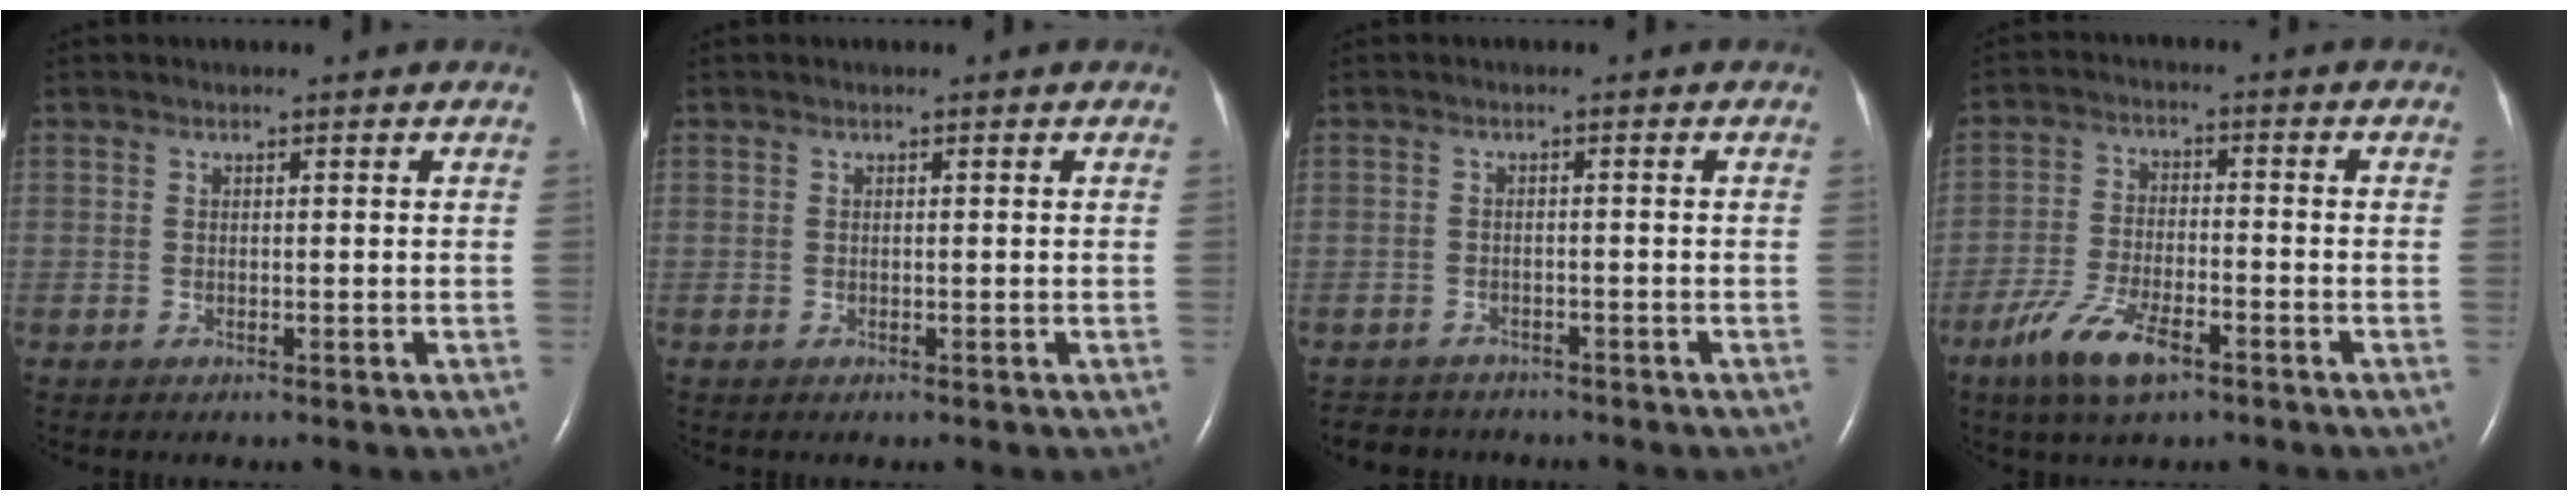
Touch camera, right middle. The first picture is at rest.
{"total": 0.0}
{"total": 4.9, "force": [-4.6, 1.9, 0.3], "torque": [-0.001, -0.002, -0.065]}
{"total": 8.7, "force": [-5.3, 2.6, 6.4], "torque": [-0.137, -0.012, -0.097]}